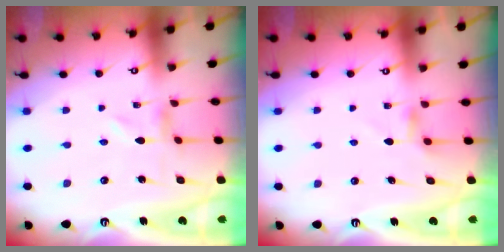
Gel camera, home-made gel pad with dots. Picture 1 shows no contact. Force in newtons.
{"total": 3.6, "press": 3.6, "slide": 0.6}